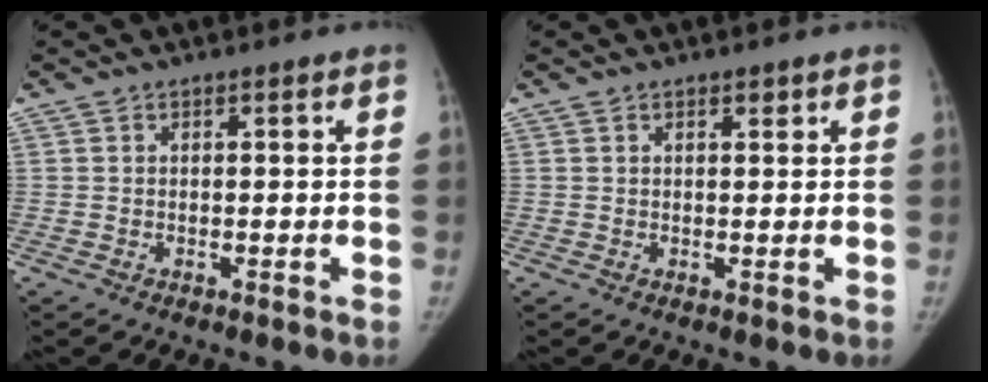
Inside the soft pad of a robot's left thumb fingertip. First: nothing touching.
{"total": 0.9, "force": [0.6, 0.4, 0.5], "torque": [-0.004, -0.003, 0.010]}